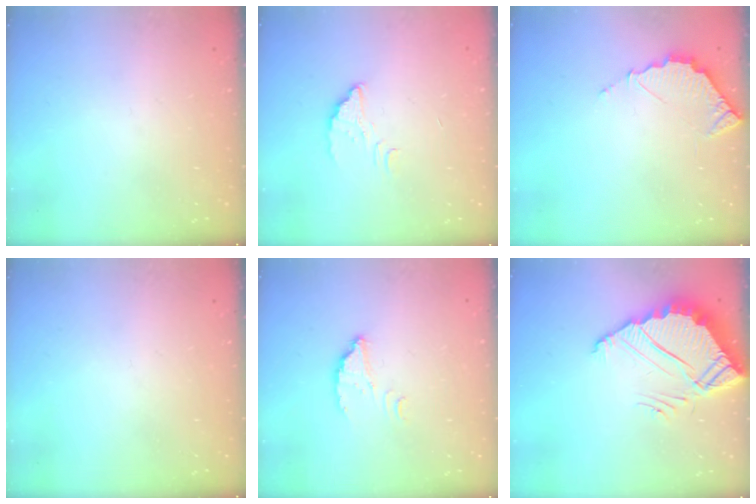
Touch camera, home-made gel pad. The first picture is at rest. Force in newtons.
{"total": 2.4, "press": 2.4, "slide": 0.2}
{"total": 4.2, "press": 4.2, "slide": 0.3}
{"total": 0.0}
{"total": 2.6, "press": 2.6, "slide": 0.2}
{"total": 8.5, "press": 8.5, "slide": 0.5}